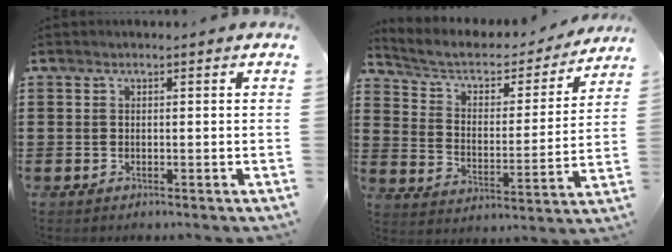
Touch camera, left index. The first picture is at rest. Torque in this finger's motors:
{"motor_torque": [0.40, -0.28, 0.52, 0.03]}